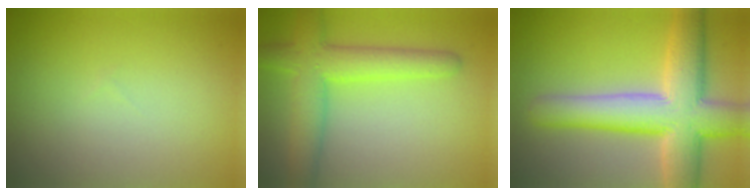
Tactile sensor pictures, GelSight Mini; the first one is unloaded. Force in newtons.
{"total": 5.6, "press": 5.6, "slide": 0.2}
{"total": 10.0, "press": 10.0, "slide": 0.6}